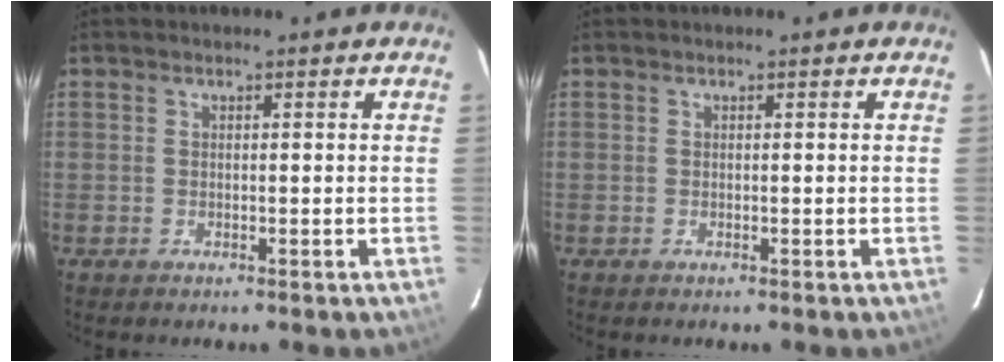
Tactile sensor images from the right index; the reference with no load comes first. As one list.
[{"total": 0.0}]